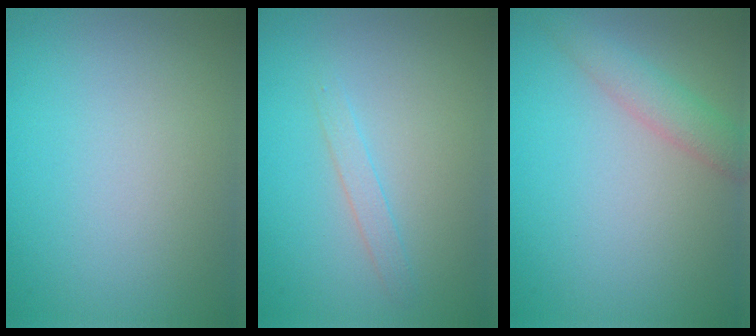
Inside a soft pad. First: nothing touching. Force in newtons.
{"total": 1.2, "press": 1.2, "slide": 0.1}
{"total": 2.5, "press": 2.5, "slide": 0.1}